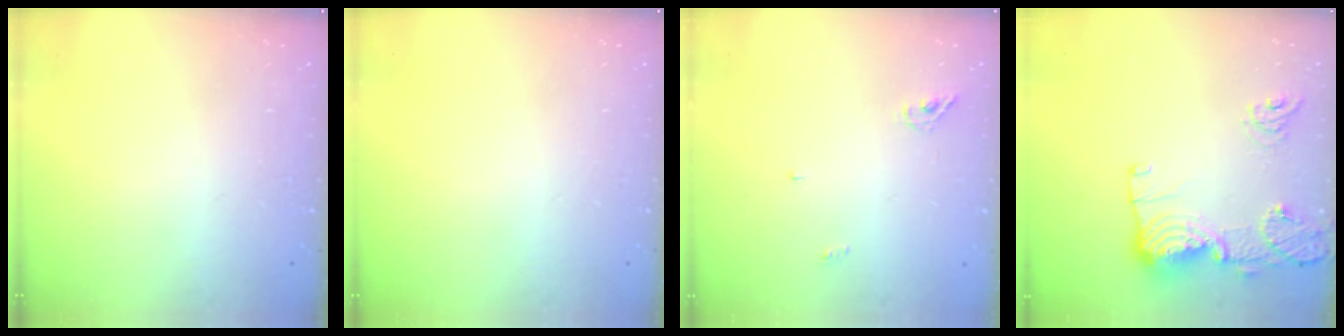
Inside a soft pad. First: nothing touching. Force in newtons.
{"total": 0.0}
{"total": 4.3, "press": 4.3, "slide": 0.1}
{"total": 17.1, "press": 17.0, "slide": 1.7}